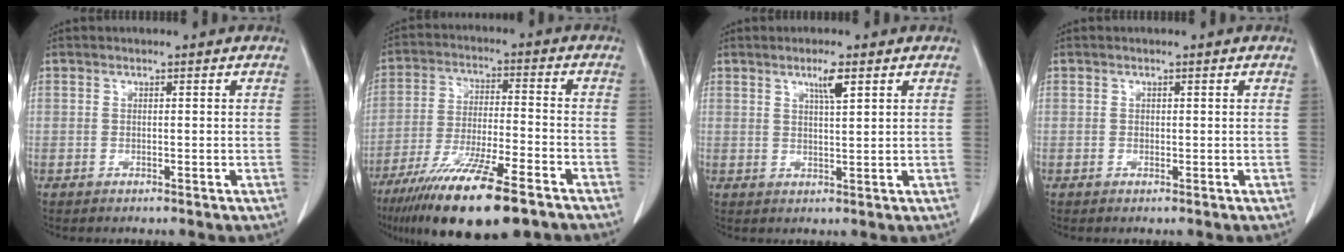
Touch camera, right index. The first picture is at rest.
{"total": 18.2, "force": [-12.6, 2.7, 12.9], "torque": [-0.217, -0.044, -0.213]}
{"total": 3.2, "force": [1.8, 0.1, 2.6], "torque": [-0.049, -0.003, 0.031]}
{"total": 0.0}